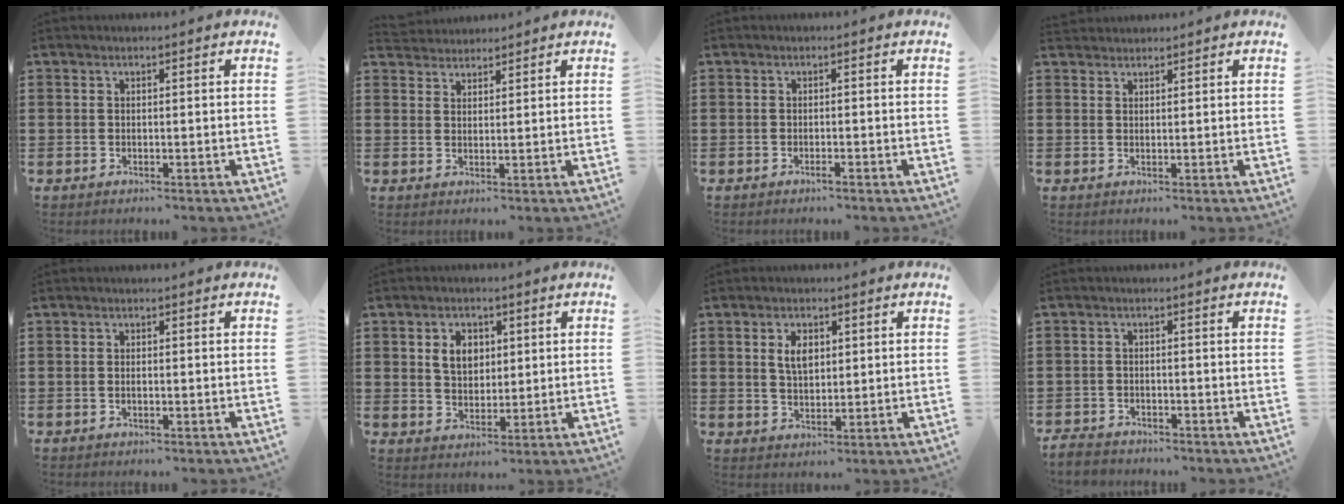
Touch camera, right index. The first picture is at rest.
{"total": 2.6, "force": [2.5, 0.7, -0.4], "torque": [0.000, 0.002, 0.050]}
{"total": 0.7, "force": [-0.6, 0.0, 0.4], "torque": [-0.009, -0.003, -0.010]}
{"total": 1.3, "force": [1.3, 0.3, -0.3], "torque": [0.003, 0.003, 0.026]}
{"total": 0.7, "force": [-0.2, 0.0, 0.6], "torque": [-0.014, -0.007, -0.002]}
{"total": 4.7, "force": [1.3, 3.5, 2.9], "torque": [-0.060, 0.011, 0.019]}
{"total": 3.8, "force": [1.1, 2.2, 2.9], "torque": [-0.055, 0.007, 0.017]}
{"total": 1.9, "force": [-1.9, 0.4, 0.1], "torque": [-0.007, 0.003, -0.041]}